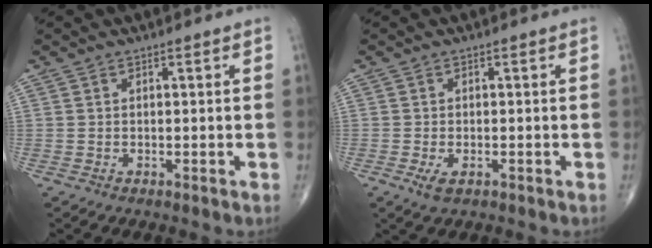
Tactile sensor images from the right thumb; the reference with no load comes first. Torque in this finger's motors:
{"motor_torque": [0.13, -0.27, 0.18, 0.13, 0.08]}